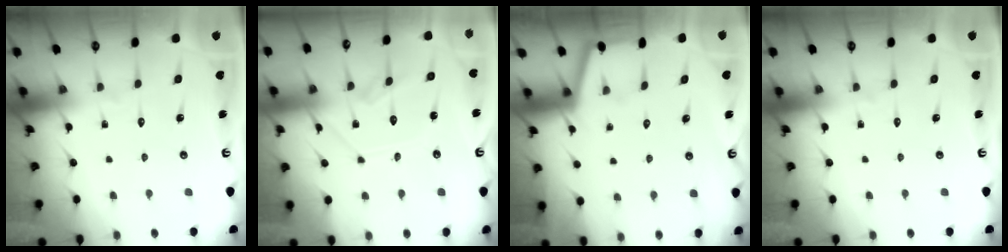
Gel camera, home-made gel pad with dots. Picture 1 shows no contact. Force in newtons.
{"total": 10.2, "press": 10.2, "slide": 0.4}
{"total": 1.2, "press": 1.1, "slide": 0.3}
{"total": 0.0}